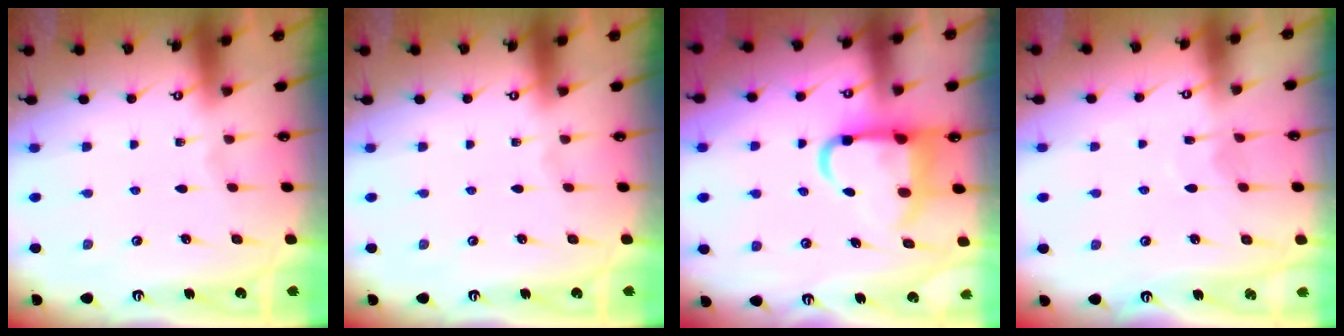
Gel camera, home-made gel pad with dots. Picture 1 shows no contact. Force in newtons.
{"total": 0.0}
{"total": 10.7, "press": 10.6, "slide": 1.4}
{"total": 5.6, "press": 5.5, "slide": 0.5}